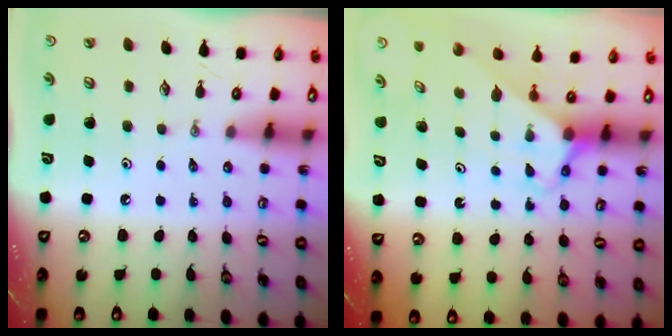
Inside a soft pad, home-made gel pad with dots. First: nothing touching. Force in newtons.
{"total": 2.6, "press": 2.6, "slide": 0.2}